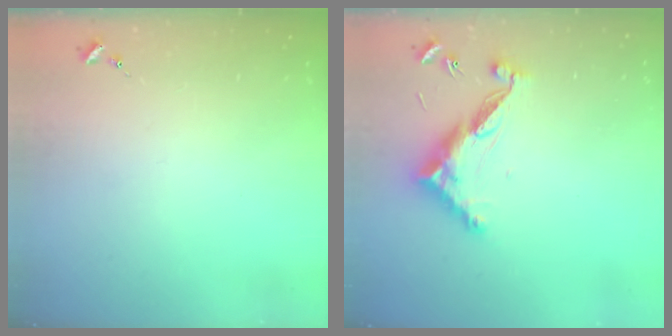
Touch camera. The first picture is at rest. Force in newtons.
{"total": 12.4, "press": 12.4, "slide": 0.2}